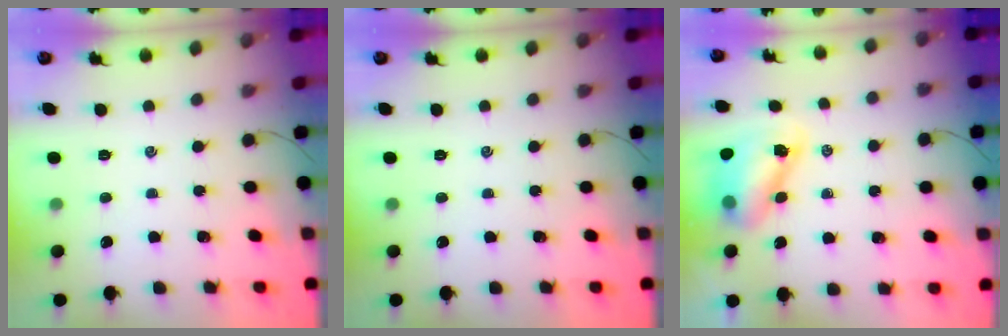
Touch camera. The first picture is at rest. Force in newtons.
{"total": 0.0}
{"total": 8.2, "press": 8.0, "slide": 1.8}